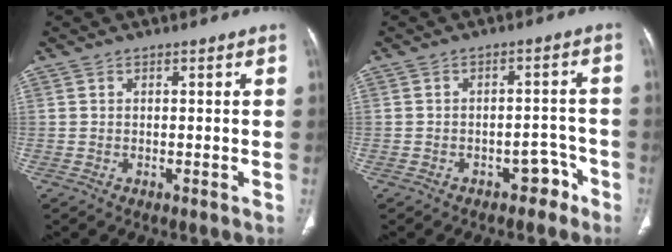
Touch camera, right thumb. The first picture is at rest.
{"total": 4.4, "force": [-3.0, 2.7, 1.6], "torque": [0.003, 0.044, -0.037]}